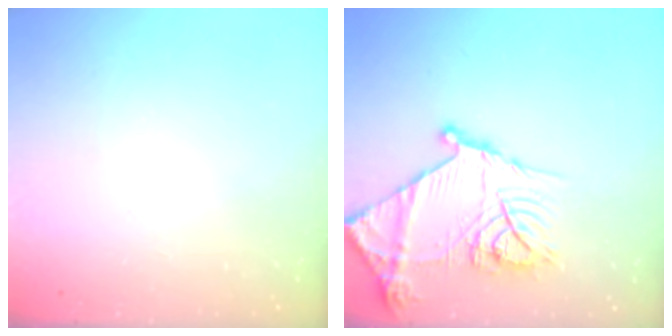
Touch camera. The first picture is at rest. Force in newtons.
{"total": 22.3, "press": 22.2, "slide": 2.0}